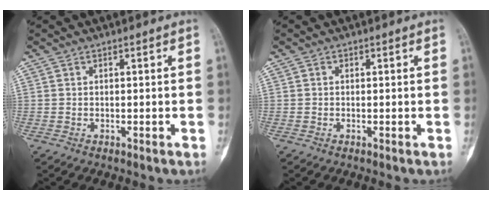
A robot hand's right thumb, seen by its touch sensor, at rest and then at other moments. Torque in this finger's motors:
{"motor_torque": [-0.23, -0.02, 0.12, 0.31, -0.03]}